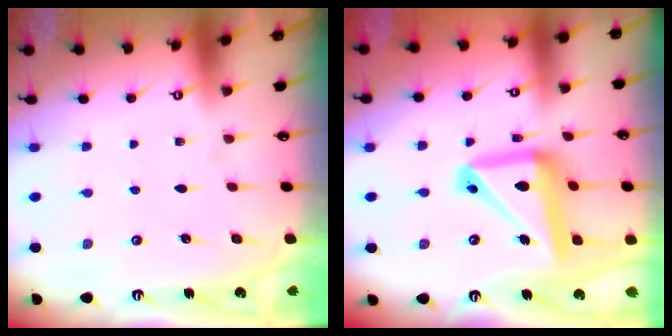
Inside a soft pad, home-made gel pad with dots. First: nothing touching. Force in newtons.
{"total": 17.3, "press": 17.2, "slide": 2.0}